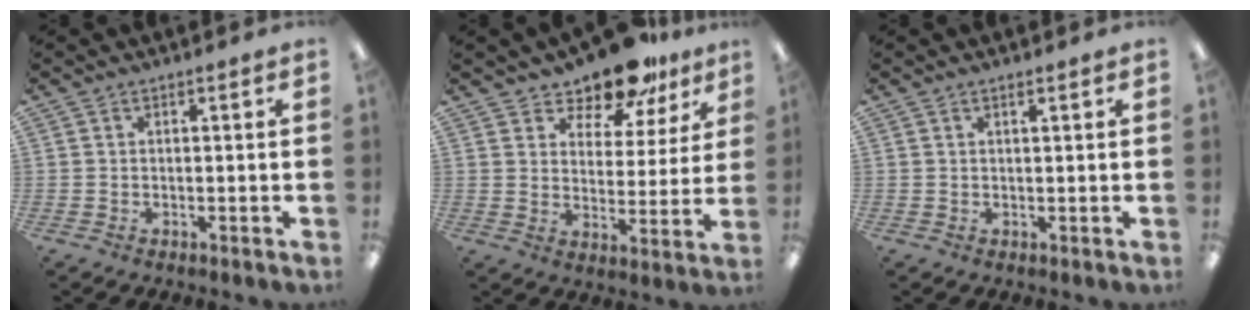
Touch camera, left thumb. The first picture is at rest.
{"total": 12.7, "force": [11.2, 4.7, 3.8], "torque": [-0.058, -0.086, 0.203]}
{"total": 0.8, "force": [0.7, 0.1, 0.5], "torque": [-0.011, 0.000, 0.012]}